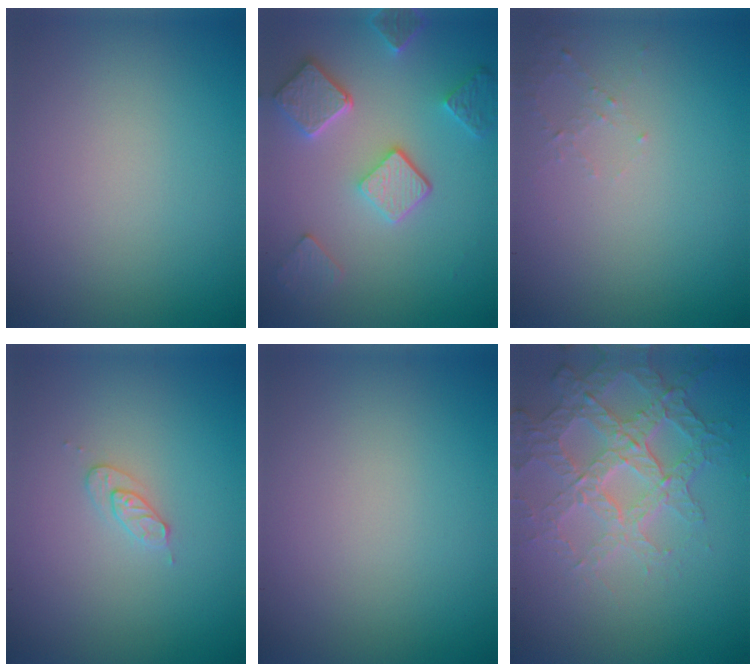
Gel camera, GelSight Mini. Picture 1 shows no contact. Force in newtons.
{"total": 5.1, "press": 3.9, "slide": 3.2}
{"total": 1.1, "press": 1.0, "slide": 0.4}
{"total": 1.4, "press": 1.4, "slide": 0.2}
{"total": 0.0}
{"total": 4.5, "press": 4.1, "slide": 1.8}